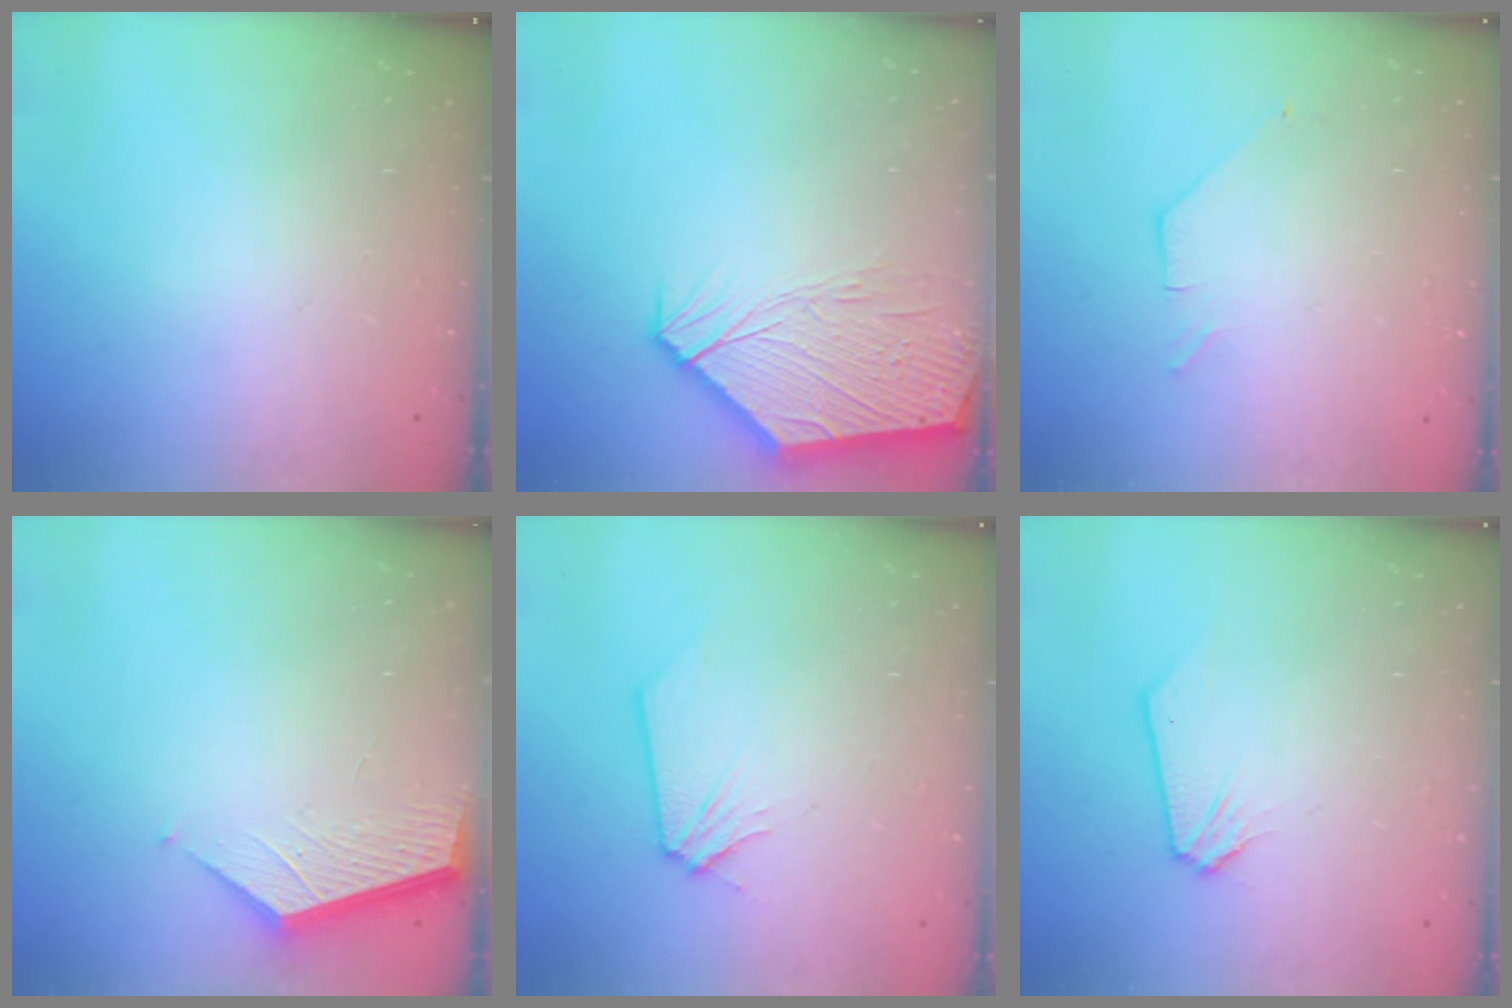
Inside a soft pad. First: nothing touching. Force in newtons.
{"total": 10.1, "press": 9.9, "slide": 1.7}
{"total": 0.7, "press": 0.7, "slide": 0.2}
{"total": 2.2, "press": 2.2, "slide": 0.2}
{"total": 0.0}
{"total": 0.0}